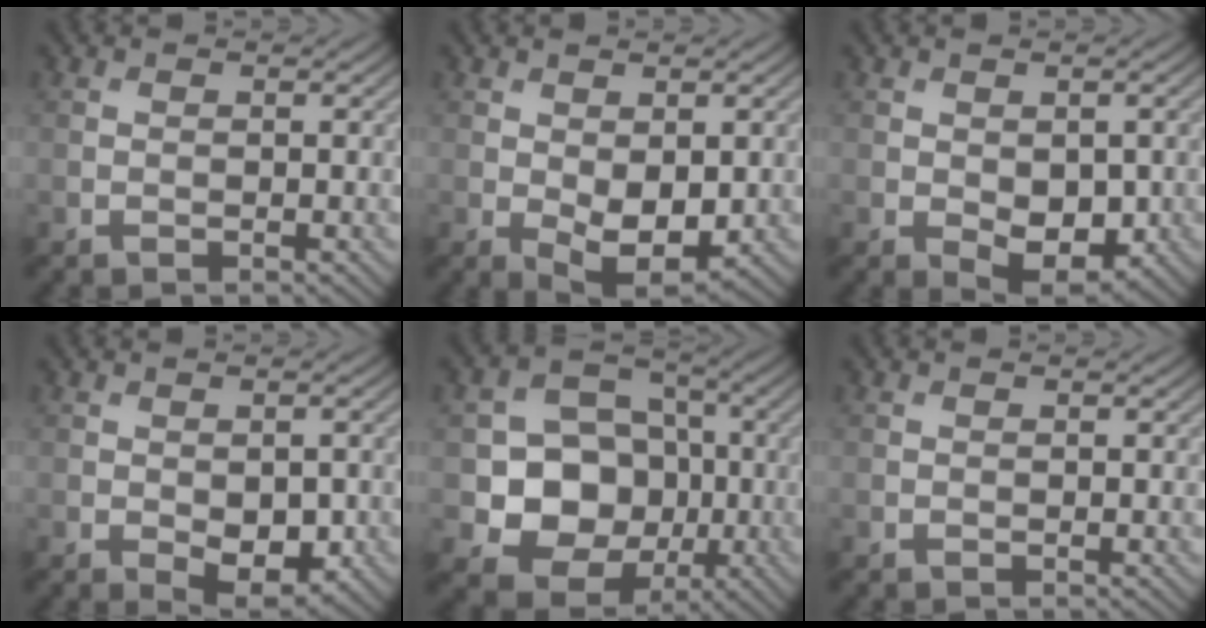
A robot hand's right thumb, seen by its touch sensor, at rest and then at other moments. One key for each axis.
{"total": 5.0, "fx": -0.6, "fy": 2.9, "fz": 4.1, "tx": -0.076, "ty": -0.016, "tz": 0.000}
{"total": 4.7, "fx": -0.9, "fy": 2.9, "fz": 3.7, "tx": -0.060, "ty": -0.017, "tz": -0.007}
{"total": 4.7, "fx": -1.3, "fy": 2.6, "fz": 3.7, "tx": -0.057, "ty": -0.017, "tz": -0.010}
{"total": 10.7, "fx": -1.8, "fy": 9.2, "fz": 5.3, "tx": -0.103, "ty": -0.014, "tz": -0.052}
{"total": 0.0}